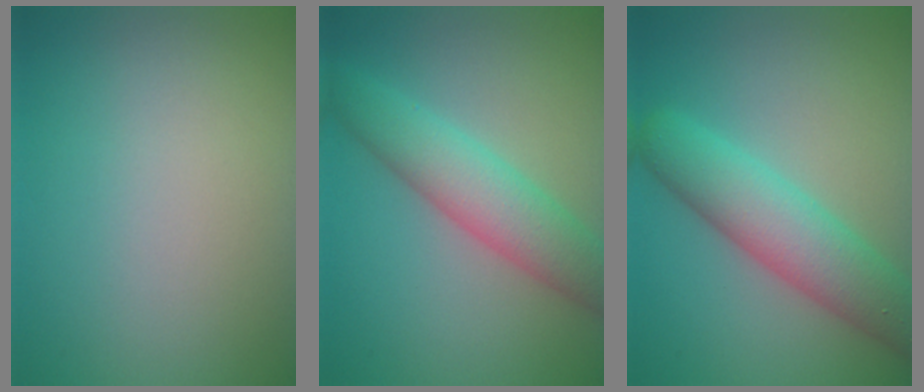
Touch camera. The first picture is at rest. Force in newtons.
{"total": 5.8, "press": 5.8, "slide": 0.0}
{"total": 6.5, "press": 6.5, "slide": 0.1}